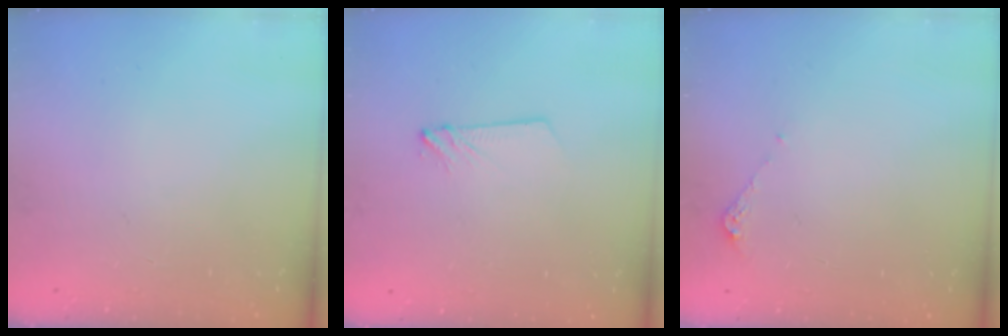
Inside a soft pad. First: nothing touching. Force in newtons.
{"total": 2.8, "press": 2.8, "slide": 0.3}
{"total": 4.3, "press": 4.2, "slide": 0.5}